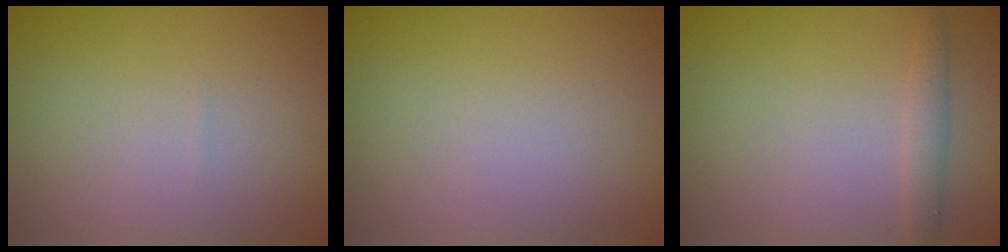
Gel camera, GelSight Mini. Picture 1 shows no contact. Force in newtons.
{"total": 0.0}
{"total": 1.3, "press": 1.3, "slide": 0.2}